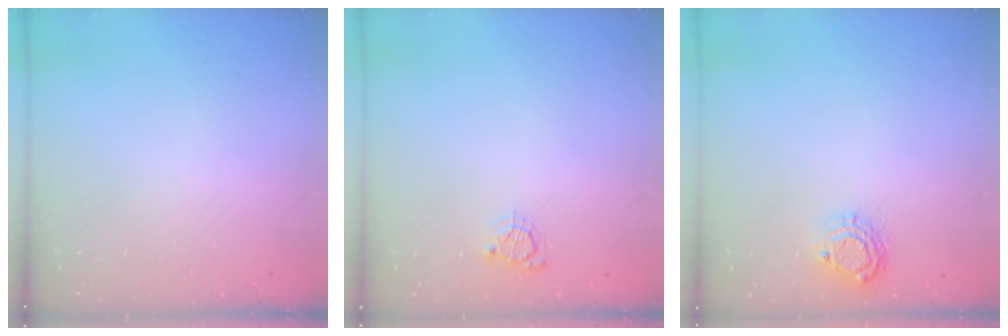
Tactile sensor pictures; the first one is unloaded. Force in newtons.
{"total": 4.8, "press": 4.7, "slide": 0.7}
{"total": 7.1, "press": 7.0, "slide": 0.7}